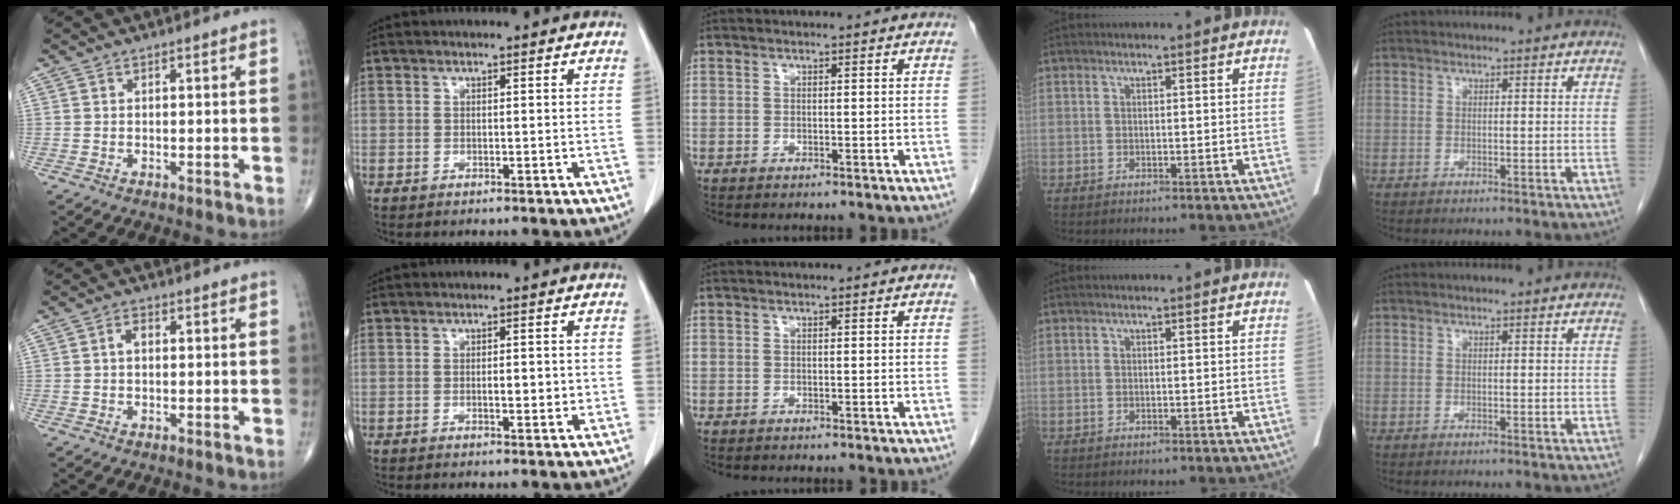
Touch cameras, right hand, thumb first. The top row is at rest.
{"thumb": {"total": 2.2, "force": [0.2, 1.3, 1.7], "torque": [-0.028, 0.009, 0.000]}, "index": {"total": 2.6, "force": [-0.2, 1.0, 2.4], "torque": [-0.038, 0.000, -0.001]}}